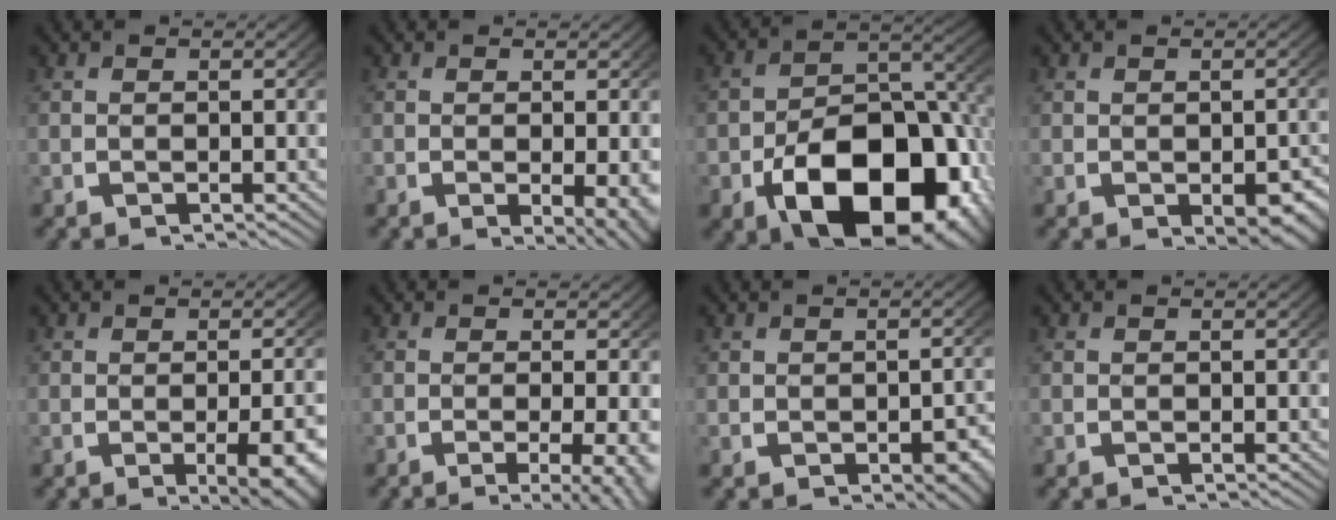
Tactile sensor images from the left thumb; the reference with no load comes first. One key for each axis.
{"total": 3.5, "fx": -0.6, "fy": 1.1, "fz": 3.2, "tx": -0.050, "ty": -0.019, "tz": 0.001}
{"total": 17.7, "fx": -5.4, "fy": 10.8, "fz": 12.9, "tx": -0.223, "ty": -0.060, "tz": -0.052}
{"total": 3.1, "fx": -0.6, "fy": 1.9, "fz": 2.4, "tx": -0.033, "ty": -0.024, "tz": 0.005}
{"total": 4.8, "fx": -1.4, "fy": 1.6, "fz": 4.3, "tx": -0.056, "ty": -0.010, "tz": -0.015}
{"total": 5.6, "fx": -3.0, "fy": 1.8, "fz": 4.4, "tx": -0.068, "ty": -0.021, "tz": -0.036}
{"total": 2.5, "fx": -0.6, "fy": 1.6, "fz": 1.9, "tx": -0.027, "ty": -0.017, "tz": 0.002}
{"total": 0.0}